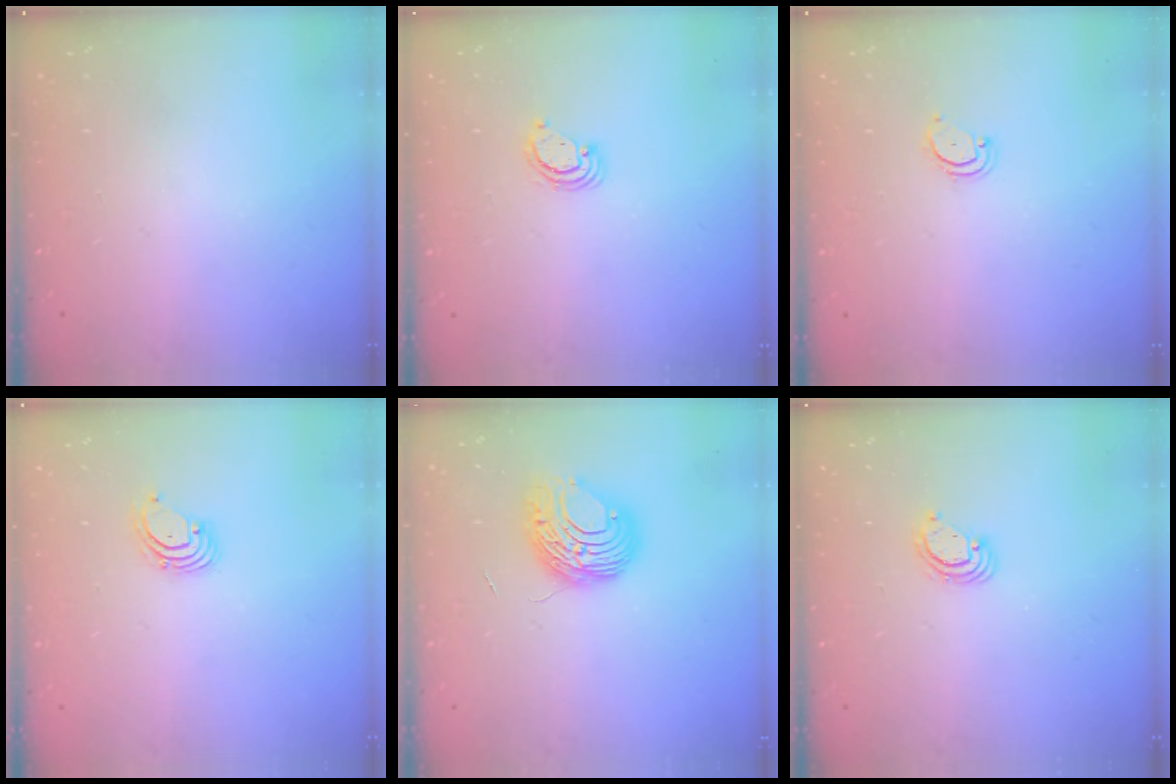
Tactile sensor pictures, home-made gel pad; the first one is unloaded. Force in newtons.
{"total": 2.9, "press": 2.9, "slide": 0.3}
{"total": 3.2, "press": 3.2, "slide": 0.3}
{"total": 1.8, "press": 1.8, "slide": 0.2}
{"total": 9.0, "press": 9.0, "slide": 0.9}
{"total": 3.9, "press": 3.8, "slide": 0.4}